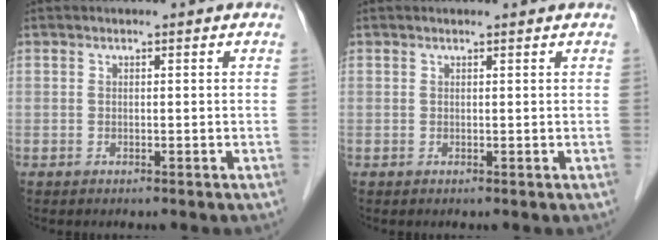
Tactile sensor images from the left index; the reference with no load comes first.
{"total": 0.9, "force": [0.9, 0.0, 0.1], "torque": [-0.012, 0.002, 0.011]}